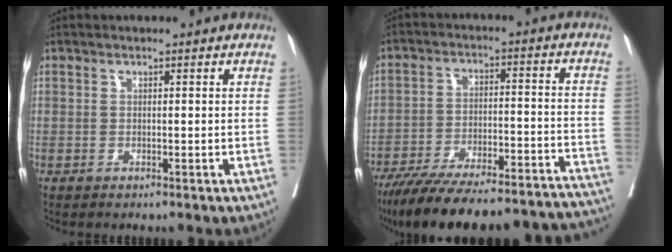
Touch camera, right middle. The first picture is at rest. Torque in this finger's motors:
{"motor_torque": [1.07, -1.06, 0.79, 0.14]}